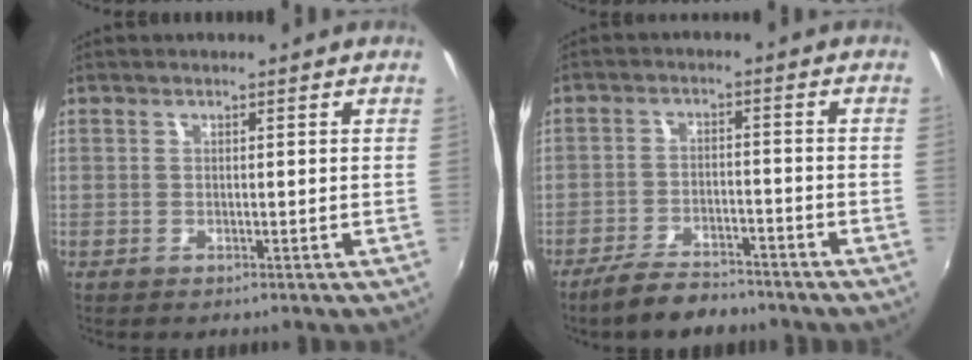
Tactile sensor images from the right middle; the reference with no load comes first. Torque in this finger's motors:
{"motor_torque": [1.05, -1.09, 0.41, 0.12]}